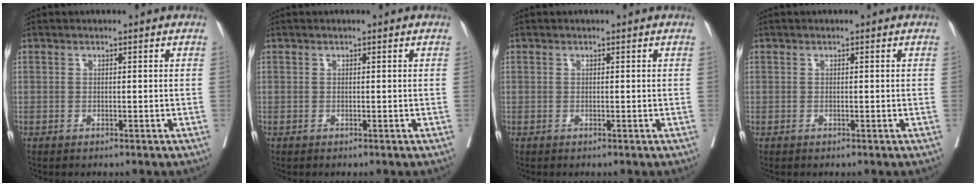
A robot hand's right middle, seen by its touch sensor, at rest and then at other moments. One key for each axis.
{"total": 0.0}
{"total": 0.0}
{"total": 0.0}